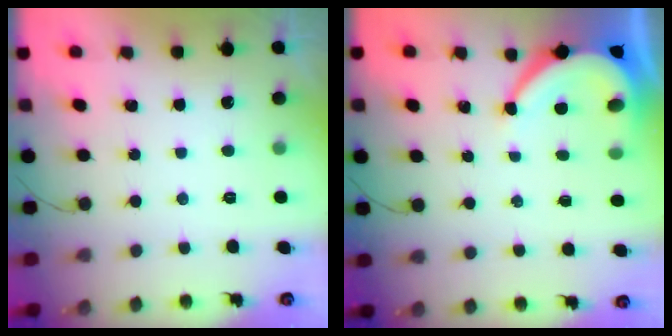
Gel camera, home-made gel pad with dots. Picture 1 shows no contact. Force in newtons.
{"total": 7.7, "press": 7.7, "slide": 0.8}